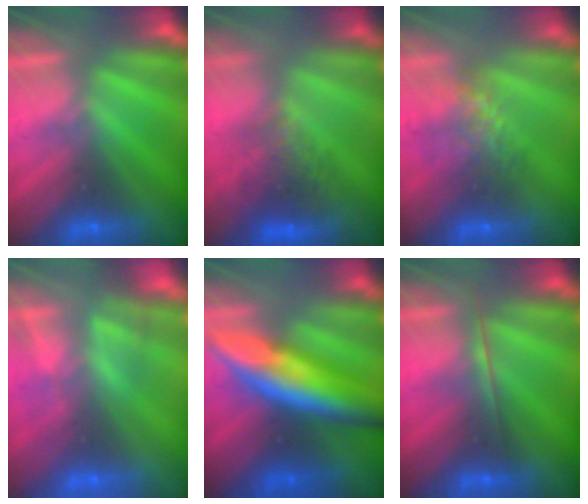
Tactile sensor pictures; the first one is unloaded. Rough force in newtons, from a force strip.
{"total": 7.3}
{"total": 7.2}
{"total": 3.0}
{"total": 8.6}
{"total": 1.7}